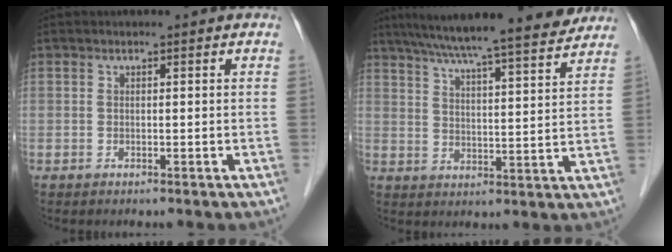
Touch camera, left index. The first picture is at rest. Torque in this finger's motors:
{"motor_torque": [0.96, -1.17, 0.62, 0.15]}